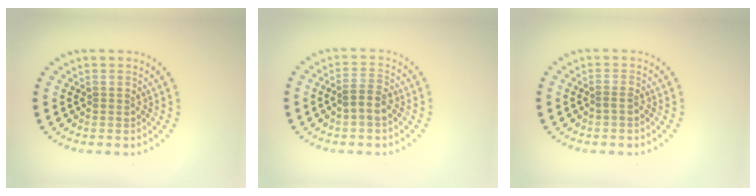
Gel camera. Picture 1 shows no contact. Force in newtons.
{"total": 2.0, "press": 1.9, "slide": 0.6}
{"total": 0.5, "press": 0.2, "slide": 0.5}